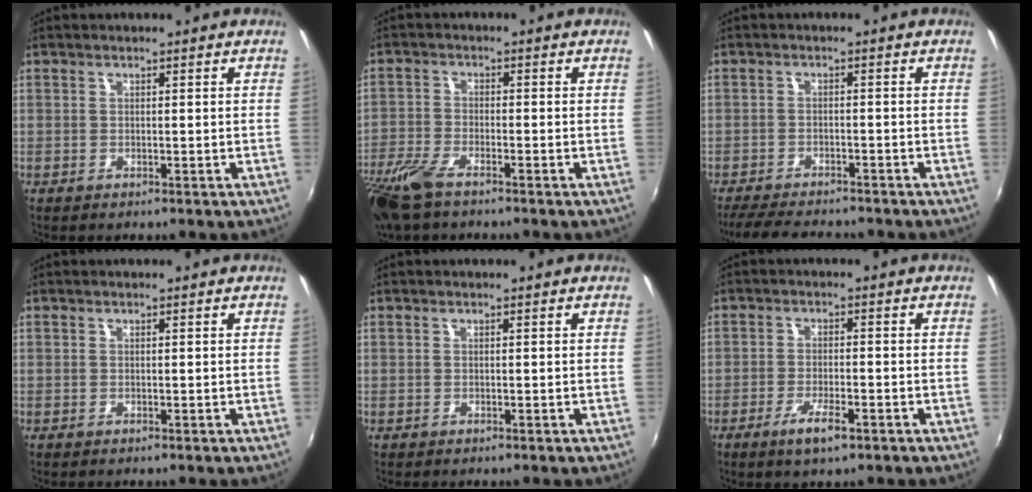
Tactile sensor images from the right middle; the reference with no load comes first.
{"total": 8.7, "force": [-6.3, 2.6, 5.4], "torque": [-0.141, -0.026, -0.129]}
{"total": 9.2, "force": [-8.3, 2.1, 3.5], "torque": [-0.093, -0.013, -0.132]}
{"total": 0.0}
{"total": 0.0}
{"total": 5.1, "force": [-3.0, 1.2, 3.9], "torque": [-0.087, -0.010, -0.055]}